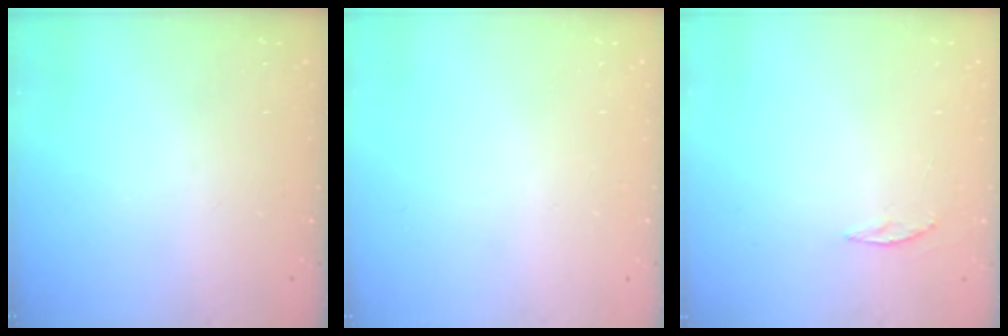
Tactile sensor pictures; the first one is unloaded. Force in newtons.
{"total": 0.0}
{"total": 3.3, "press": 3.3, "slide": 0.4}